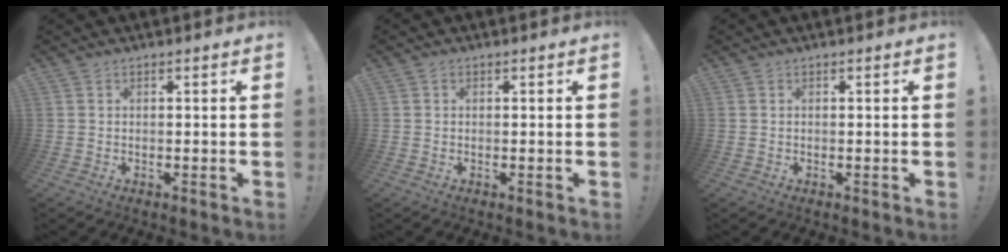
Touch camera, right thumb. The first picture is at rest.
{"total": 0.0}
{"total": 0.0}